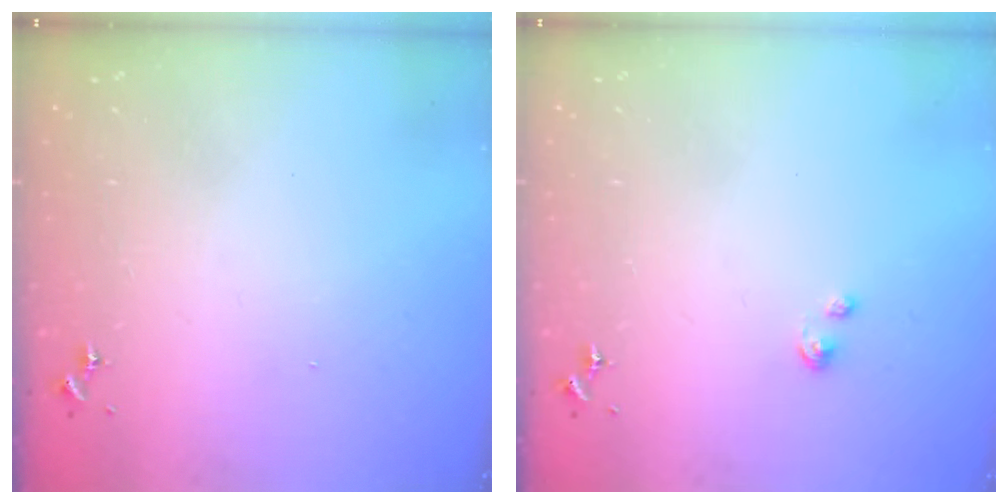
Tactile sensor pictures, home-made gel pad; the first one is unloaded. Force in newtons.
{"total": 2.8, "press": 2.8, "slide": 0.3}